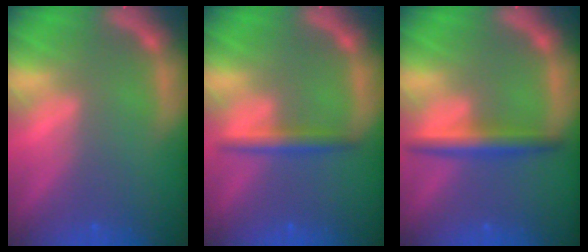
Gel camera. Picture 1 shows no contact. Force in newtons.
{"total": 2.4}
{"total": 3.5}